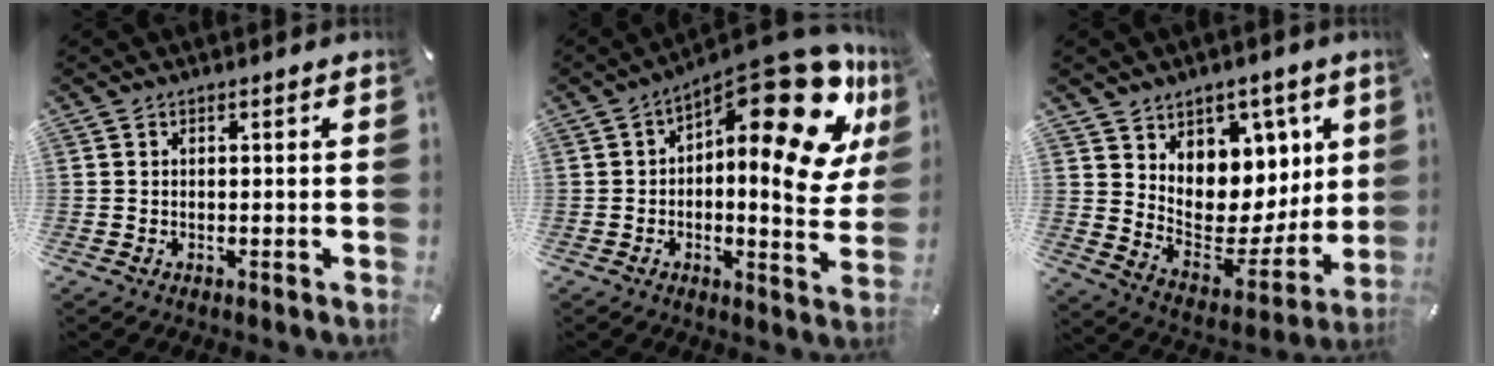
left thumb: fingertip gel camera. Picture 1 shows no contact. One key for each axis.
{"total": 23.1, "fx": 10.9, "fy": 8.7, "fz": 18.5, "tx": -0.236, "ty": -0.101, "tz": 0.178}
{"total": 9.6, "fx": 4.1, "fy": 8.5, "fz": 1.4, "tx": 0.001, "ty": -0.075, "tz": 0.081}